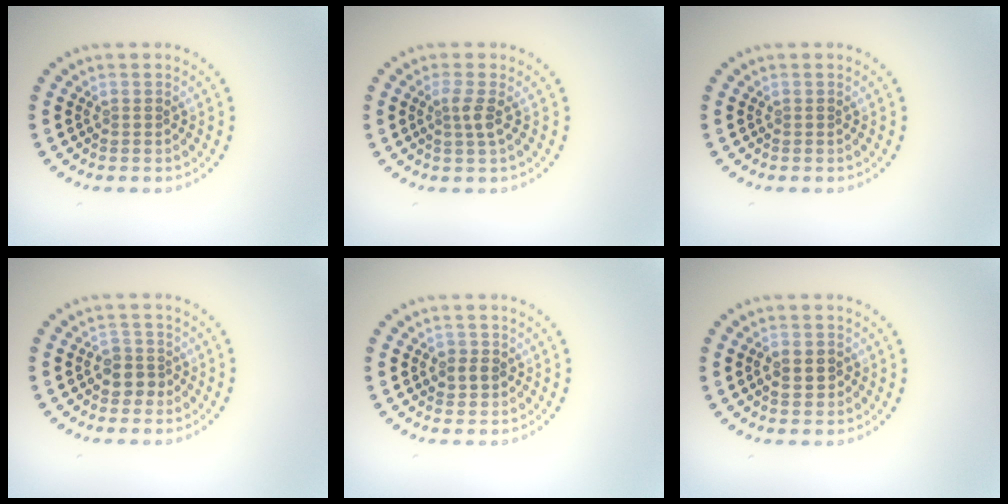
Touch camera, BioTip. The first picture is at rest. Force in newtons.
{"total": 1.8, "press": 1.3, "slide": 1.2}
{"total": 0.0}
{"total": 2.0, "press": 1.7, "slide": 1.0}
{"total": 1.5, "press": 1.4, "slide": 0.5}
{"total": 1.8, "press": 1.8, "slide": 0.2}